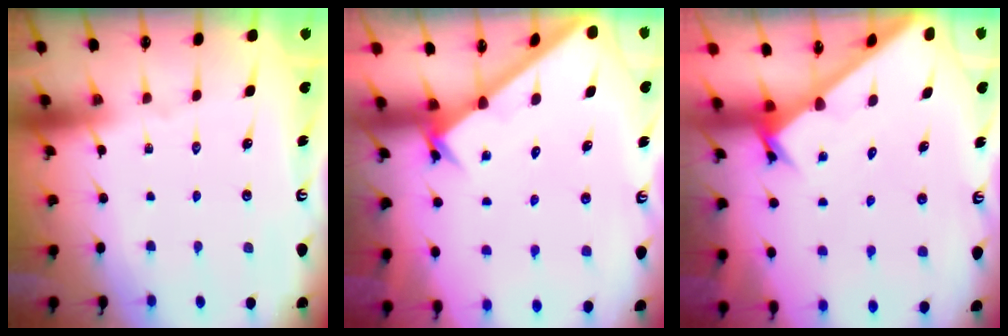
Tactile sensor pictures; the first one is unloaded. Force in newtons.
{"total": 2.0, "press": 2.0, "slide": 0.2}
{"total": 2.3, "press": 2.3, "slide": 0.1}